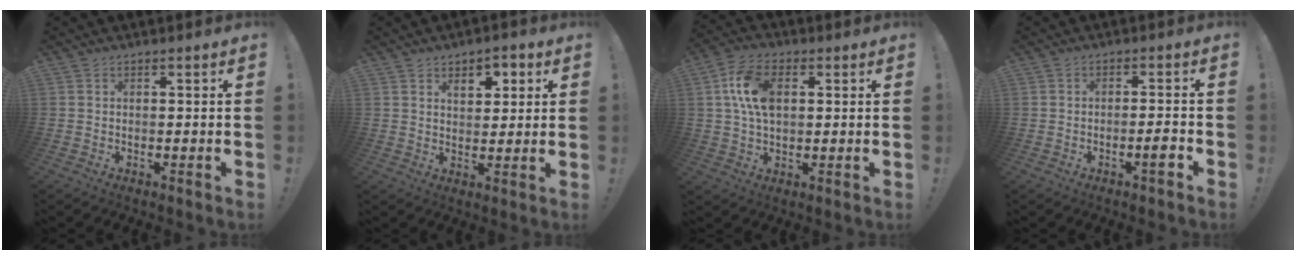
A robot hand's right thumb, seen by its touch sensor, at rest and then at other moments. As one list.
[{"total": 5.9, "force": [2.7, 4.0, 3.4], "torque": [-0.035, -0.008, 0.043]}, {"total": 11.8, "force": [2.5, 7.7, 8.6], "torque": [-0.162, 0.006, 0.047]}, {"total": 3.8, "force": [-2.2, 0.6, 3.1], "torque": [-0.043, 0.004, -0.036]}]